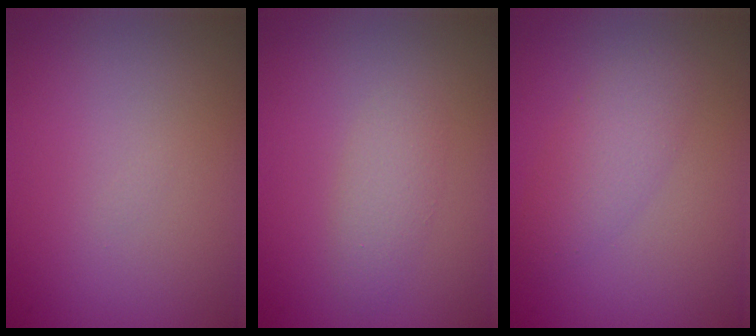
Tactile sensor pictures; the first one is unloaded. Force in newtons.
{"total": 1.9, "press": 1.9, "slide": 0.0}
{"total": 2.8, "press": 2.8, "slide": 0.1}